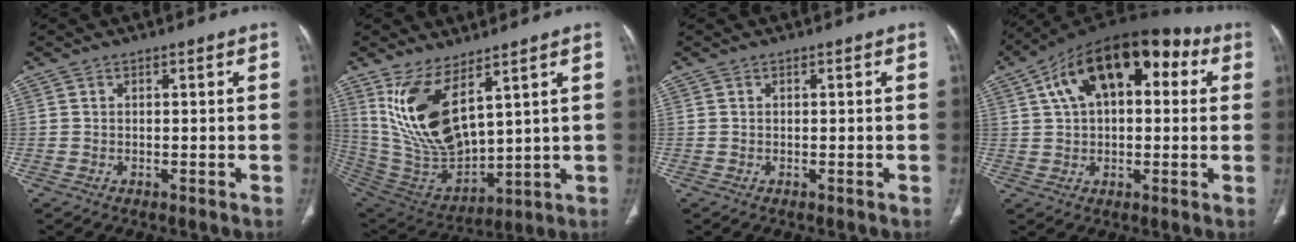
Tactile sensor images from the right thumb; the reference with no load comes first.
{"total": 16.6, "force": [7.8, 7.2, 12.7], "torque": [-0.233, -0.045, 0.184]}
{"total": 0.0}
{"total": 19.6, "force": [6.3, 10.8, 15.1], "torque": [-0.217, 0.038, 0.090]}